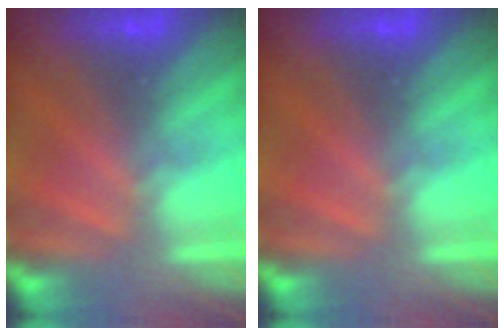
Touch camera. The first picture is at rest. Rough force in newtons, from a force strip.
{"total": 0.0}